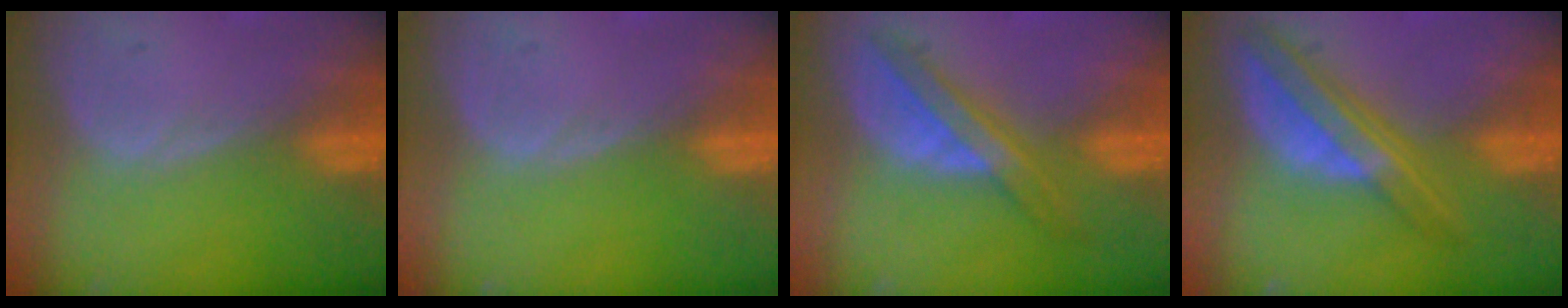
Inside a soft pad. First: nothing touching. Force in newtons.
{"total": 0.0}
{"total": 5.8, "press": 5.7, "slide": 0.9}
{"total": 7.8, "press": 6.6, "slide": 4.1}